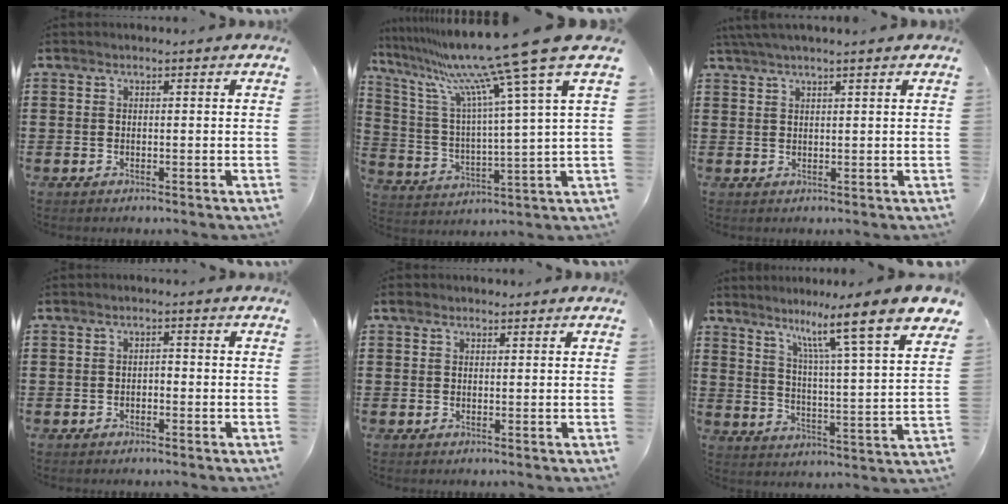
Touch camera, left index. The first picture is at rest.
{"total": 15.2, "force": [12.1, -0.8, 9.2], "torque": [-0.215, -0.076, 0.192]}
{"total": 2.1, "force": [1.7, -0.2, 1.1], "torque": [-0.023, 0.002, 0.033]}
{"total": 1.1, "force": [-1.1, 0.3, 0.2], "torque": [-0.010, 0.000, -0.022]}
{"total": 1.1, "force": [0.8, 0.7, 0.4], "torque": [-0.009, 0.006, 0.014]}
{"total": 9.6, "force": [7.5, -0.8, 6.1], "torque": [-0.113, -0.070, 0.107]}